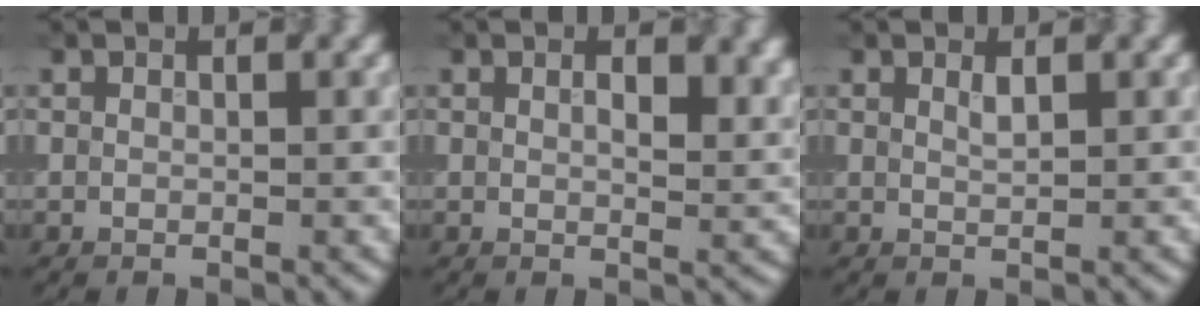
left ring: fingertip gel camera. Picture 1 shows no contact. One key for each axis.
{"total": 3.5, "fx": 1.3, "fy": 1.4, "fz": 3.0, "tx": -0.039, "ty": 0.000, "tz": 0.020}
{"total": 0.8, "fx": 0.5, "fy": 0.2, "fz": 0.6, "tx": -0.011, "ty": 0.000, "tz": 0.010}